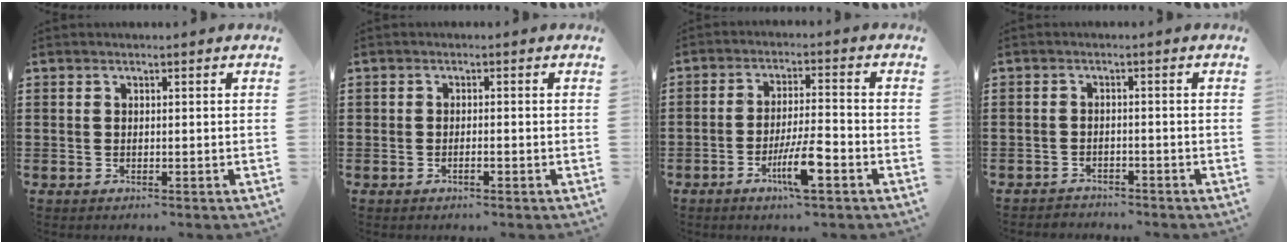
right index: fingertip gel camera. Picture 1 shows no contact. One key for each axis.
{"total": 1.0, "fx": -0.6, "fy": 0.2, "fz": 0.7, "tx": -0.016, "ty": -0.005, "tz": -0.009}
{"total": 7.3, "fx": -3.3, "fy": 1.1, "fz": 6.4, "tx": -0.128, "ty": -0.012, "tz": -0.060}
{"total": 1.8, "fx": -1.8, "fy": 0.4, "fz": -0.2, "tx": -0.003, "ty": 0.002, "tz": -0.041}